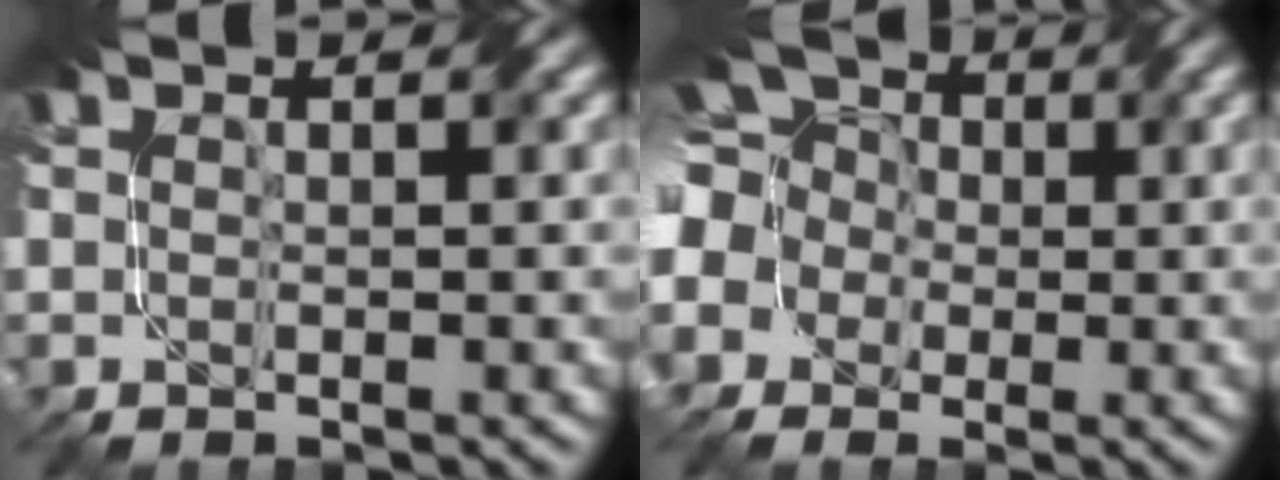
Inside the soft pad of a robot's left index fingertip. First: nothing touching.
{"total": 11.4, "force": [-0.5, 9.7, 5.9], "torque": [-0.154, 0.020, -0.053]}